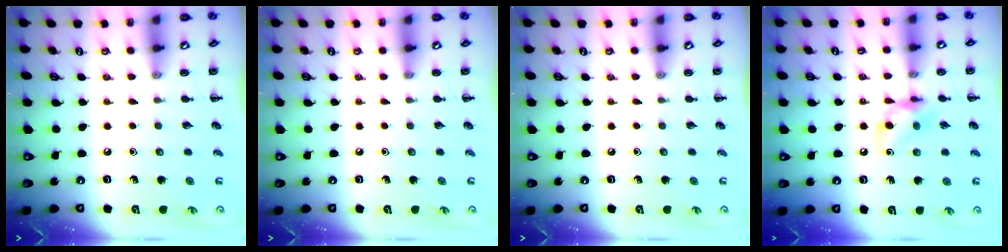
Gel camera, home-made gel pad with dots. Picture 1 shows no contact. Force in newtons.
{"total": 0.0}
{"total": 0.0}
{"total": 8.6, "press": 8.6, "slide": 0.6}